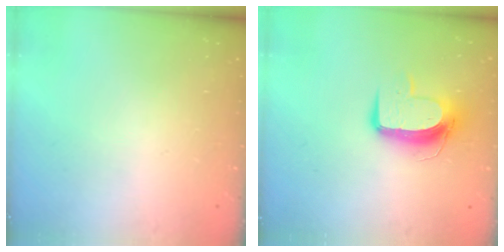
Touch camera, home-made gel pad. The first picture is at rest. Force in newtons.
{"total": 10.8, "press": 10.8, "slide": 1.0}